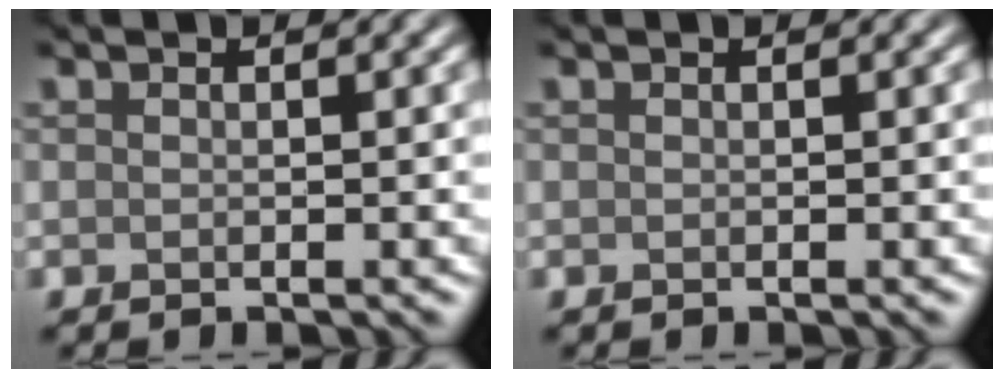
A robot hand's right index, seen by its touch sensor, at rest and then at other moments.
{"total": 0.0}